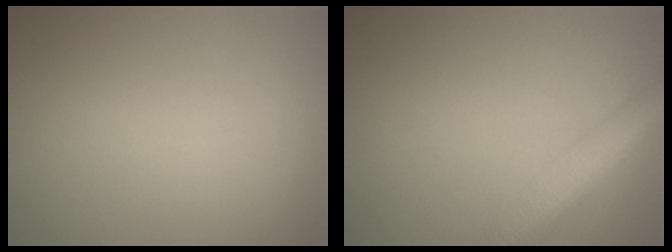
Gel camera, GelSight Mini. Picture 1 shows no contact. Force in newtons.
{"total": 6.2, "press": 6.2, "slide": 0.3}